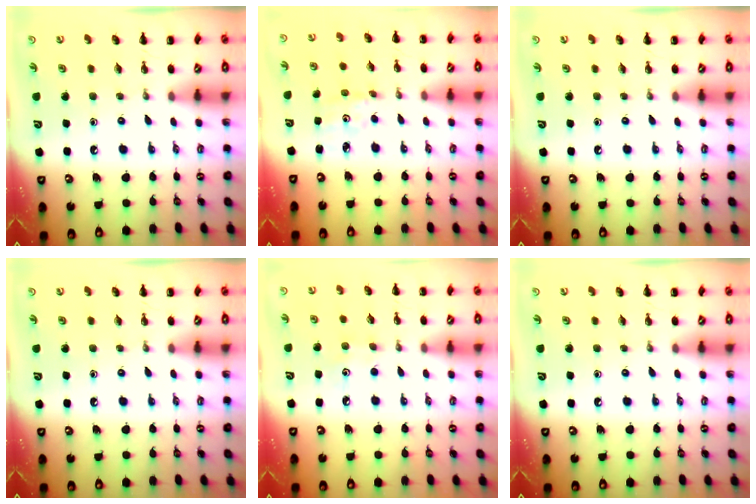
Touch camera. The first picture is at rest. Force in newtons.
{"total": 1.6, "press": 1.5, "slide": 0.3}
{"total": 0.0}
{"total": 0.0}
{"total": 3.5, "press": 3.4, "slide": 0.8}
{"total": 0.0}